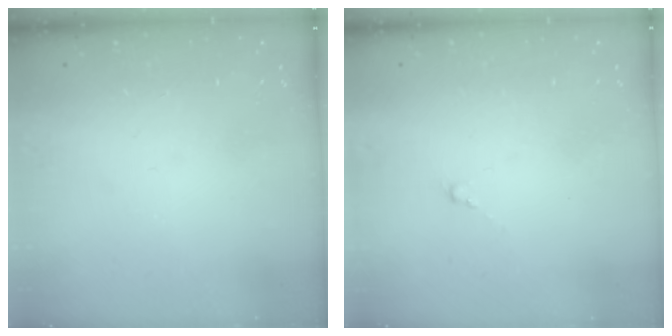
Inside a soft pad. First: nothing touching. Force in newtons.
{"total": 0.0}